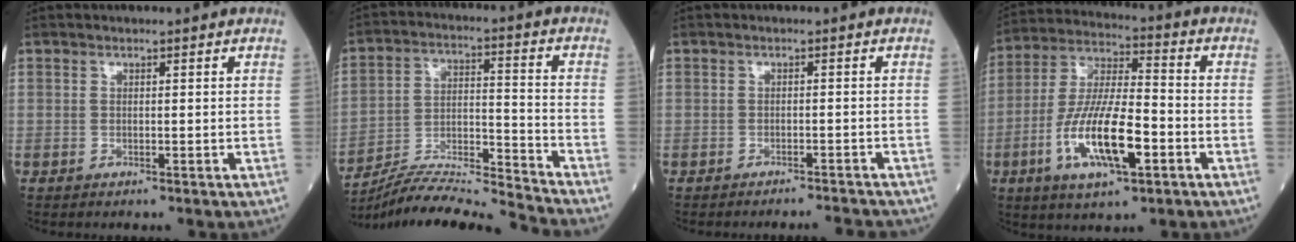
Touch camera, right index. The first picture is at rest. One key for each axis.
{"total": 14.8, "fx": -14.2, "fy": -2.6, "fz": 3.3, "tx": -0.057, "ty": 0.016, "tz": -0.247}
{"total": 4.4, "fx": -4.4, "fy": 0.0, "fz": 0.5, "tx": -0.002, "ty": -0.007, "tz": -0.051}
{"total": 14.3, "fx": -4.9, "fy": 3.5, "fz": 13.0, "tx": -0.265, "ty": -0.005, "tz": -0.085}